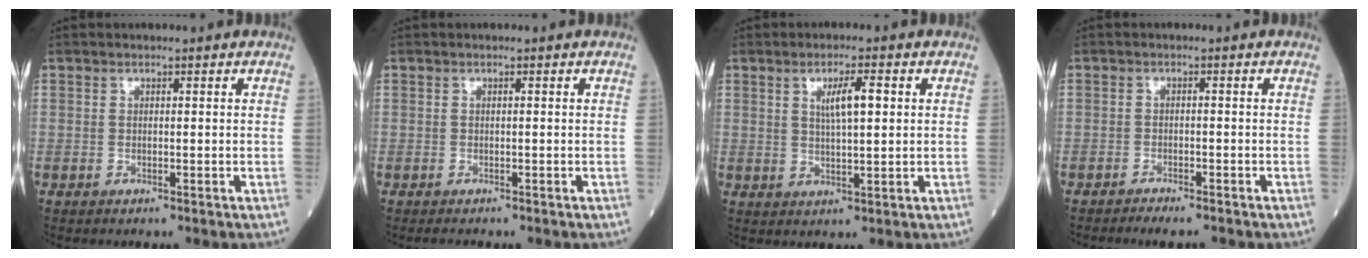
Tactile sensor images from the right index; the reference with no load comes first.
{"total": 0.8, "force": [-0.6, 0.1, 0.4], "torque": [-0.008, -0.002, -0.009]}
{"total": 4.9, "force": [1.5, 0.7, 4.6], "torque": [-0.082, 0.003, 0.026]}
{"total": 3.3, "force": [-2.9, 0.5, 1.5], "torque": [-0.019, -0.004, -0.041]}